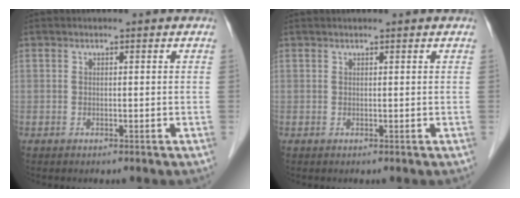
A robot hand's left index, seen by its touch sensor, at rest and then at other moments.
{"total": 1.3, "force": [1.2, -0.1, 0.4], "torque": [-0.007, 0.017, 0.021]}